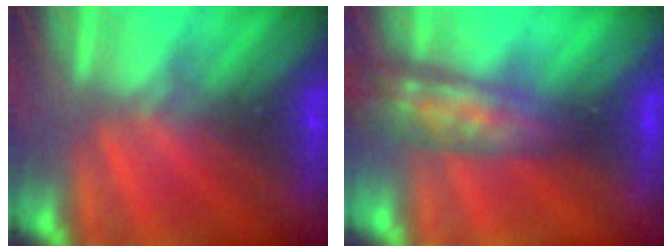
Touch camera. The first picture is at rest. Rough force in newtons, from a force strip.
{"total": 3.0}